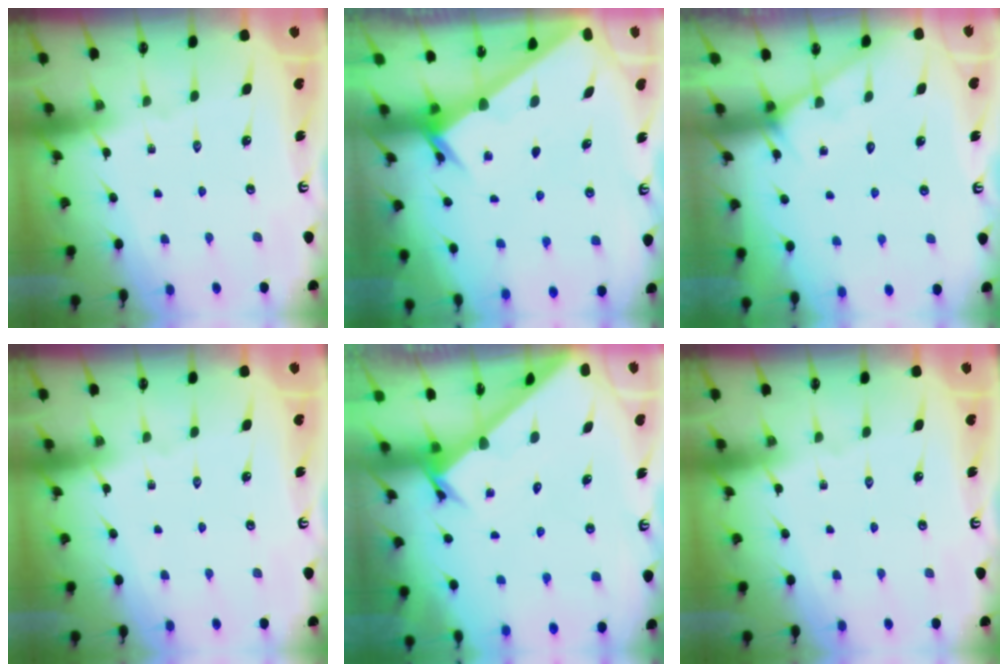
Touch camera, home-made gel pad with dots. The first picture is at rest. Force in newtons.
{"total": 2.5, "press": 2.5, "slide": 0.2}
{"total": 5.2, "press": 5.2, "slide": 0.5}
{"total": 0.0}
{"total": 2.8, "press": 2.8, "slide": 0.3}
{"total": 0.0}